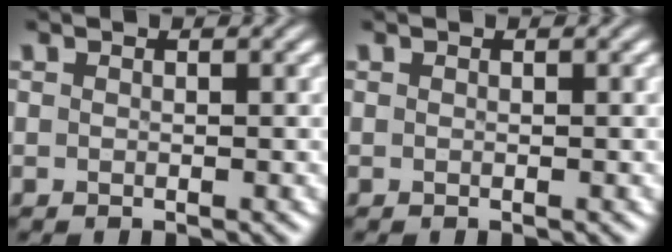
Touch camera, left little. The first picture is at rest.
{"total": 0.0}